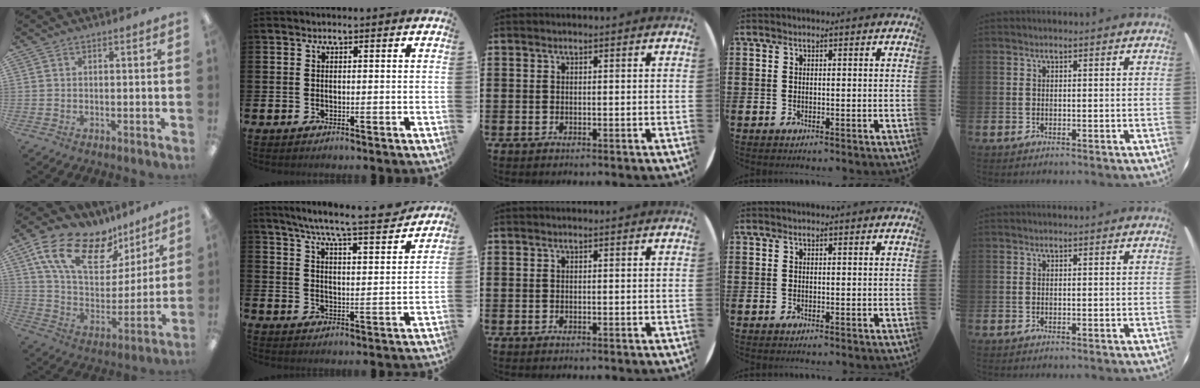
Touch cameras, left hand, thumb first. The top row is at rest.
{"thumb": {"total": 20.2, "force": [12.4, 10.7, 11.9], "torque": [-0.223, -0.057, 0.225]}, "index": {"total": 7.5, "force": [7.0, -0.1, 2.8], "torque": [-0.072, -0.049, 0.118]}}